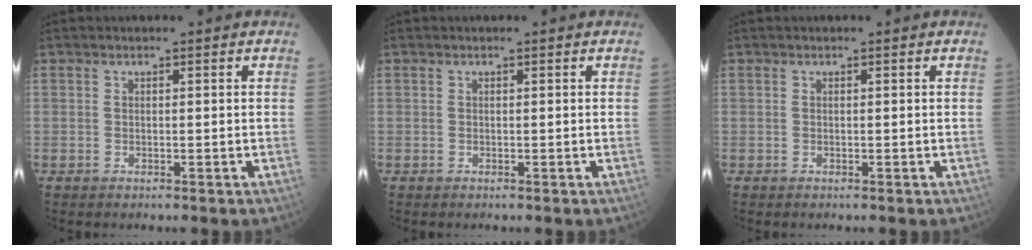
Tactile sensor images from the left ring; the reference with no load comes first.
{"total": 0.0}
{"total": 0.0}